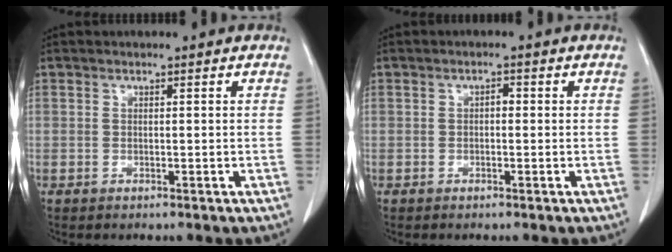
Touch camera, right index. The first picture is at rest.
{"total": 1.1, "force": [0.1, 0.6, 1.0], "torque": [-0.012, 0.004, 0.000]}